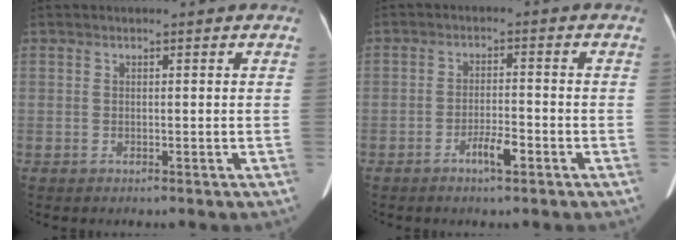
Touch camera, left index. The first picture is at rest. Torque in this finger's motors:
{"motor_torque": [0.10, 0.11, 0.01, 0.02]}